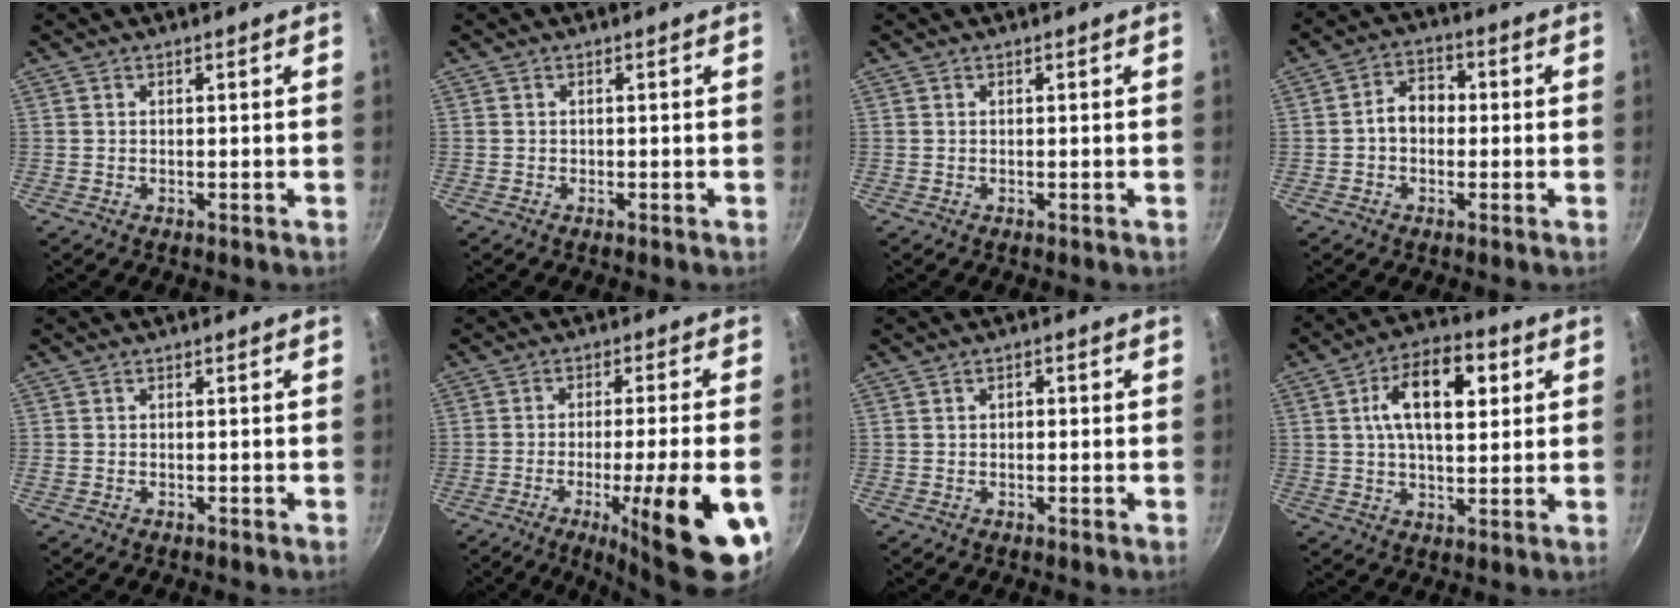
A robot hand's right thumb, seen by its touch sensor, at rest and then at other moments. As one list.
[{"total": 0.0}, {"total": 0.0}, {"total": 6.1, "force": [-0.4, 4.7, 3.8], "torque": [-0.032, 0.021, -0.017]}, {"total": 0.7, "force": [-0.5, 0.5, 0.2], "torque": [-0.010, 0.004, -0.007]}, {"total": 18.9, "force": [-7.2, 3.3, 17.2], "torque": [-0.226, 0.015, -0.100]}, {"total": 1.3, "force": [-0.1, 0.9, 0.9], "torque": [-0.013, 0.009, -0.003]}, {"total": 13.7, "force": [3.6, 7.3, 11.0], "torque": [-0.156, 0.005, 0.046]}]